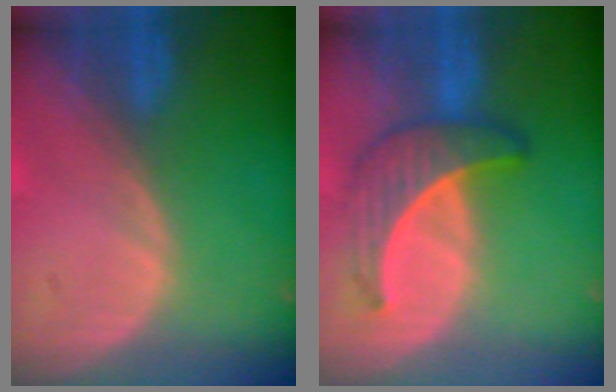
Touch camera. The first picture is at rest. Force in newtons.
{"total": 6.6, "press": 6.2, "slide": 2.3}